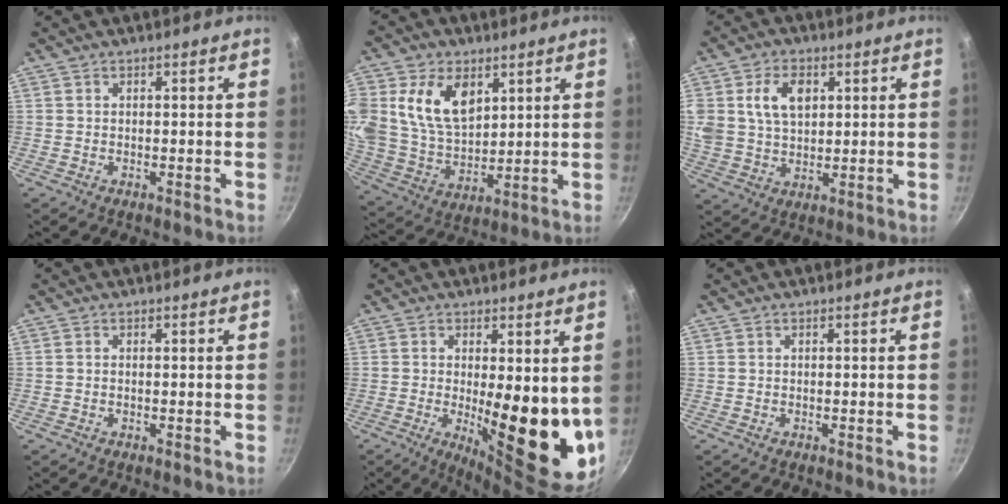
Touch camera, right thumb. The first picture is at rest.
{"total": 15.9, "force": [5.5, 10.6, 10.5], "torque": [-0.186, -0.026, 0.112]}
{"total": 10.4, "force": [3.2, 7.2, 6.8], "torque": [-0.114, -0.002, 0.059]}
{"total": 0.0}
{"total": 15.8, "force": [-0.1, 5.2, 14.9], "torque": [-0.176, -0.035, 0.013]}
{"total": 0.0}